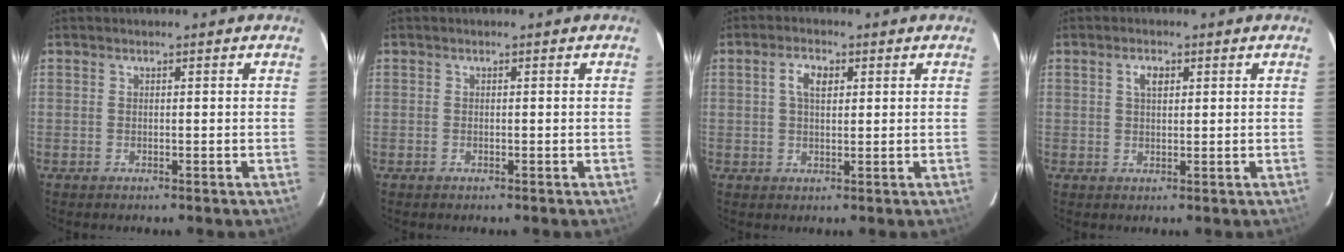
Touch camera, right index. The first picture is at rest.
{"total": 0.0}
{"total": 3.8, "force": [1.1, 2.0, 3.0], "torque": [-0.055, 0.011, 0.021]}
{"total": 2.5, "force": [1.0, 1.4, 1.8], "torque": [-0.032, 0.007, 0.017]}